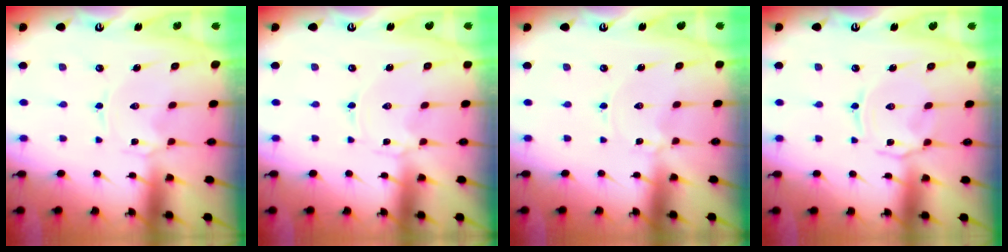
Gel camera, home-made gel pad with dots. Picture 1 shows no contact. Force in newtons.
{"total": 0.0}
{"total": 0.0}
{"total": 2.2, "press": 2.2, "slide": 0.6}